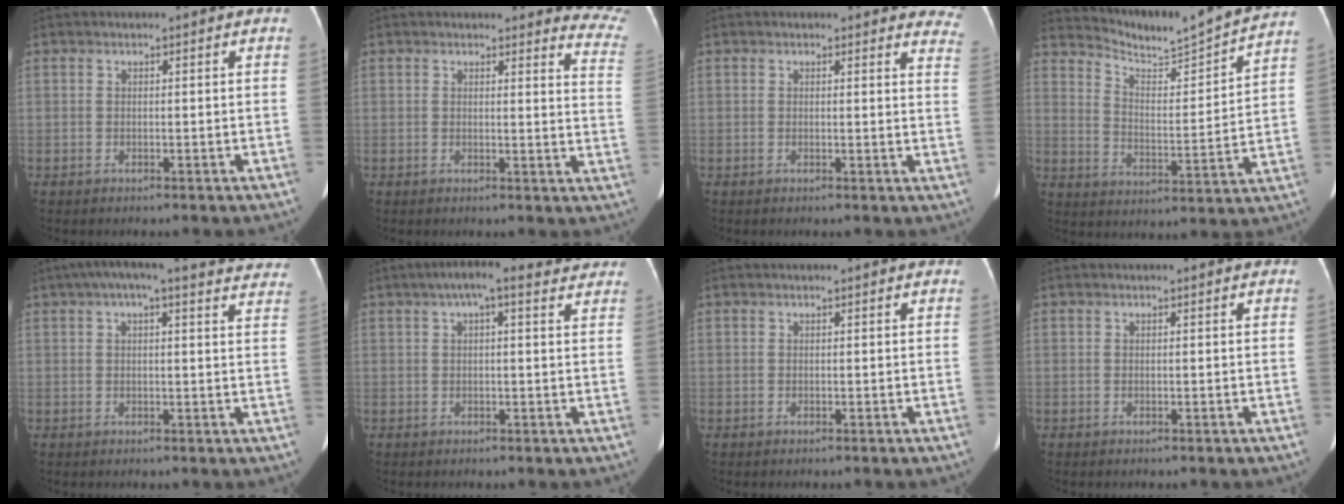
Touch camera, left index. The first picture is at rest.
{"total": 11.0, "force": [10.8, 1.3, 1.3], "torque": [0.025, -0.096, 0.069]}
{"total": 9.4, "force": [8.9, 2.4, 1.8], "torque": [0.020, -0.034, 0.057]}
{"total": 16.2, "force": [15.7, -0.4, 3.9], "torque": [-0.078, -0.046, 0.219]}
{"total": 18.5, "force": [15.8, 4.2, 8.8], "torque": [-0.115, 0.035, 0.179]}
{"total": 8.1, "force": [5.7, 2.1, 5.3], "torque": [-0.075, 0.037, 0.071]}
{"total": 0.0}
{"total": 0.0}